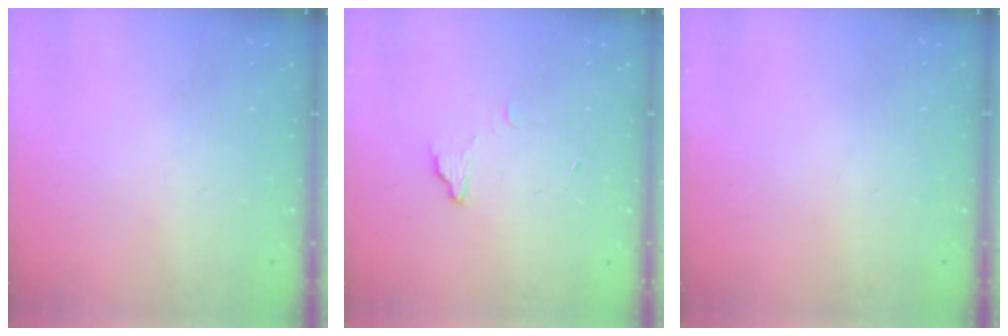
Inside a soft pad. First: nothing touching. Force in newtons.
{"total": 2.2, "press": 2.2, "slide": 0.2}
{"total": 0.0}